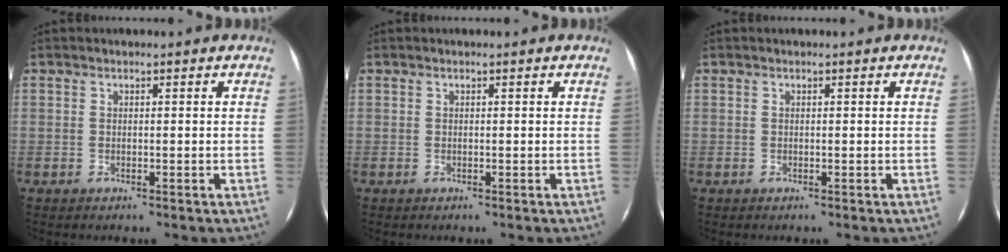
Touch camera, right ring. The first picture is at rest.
{"total": 0.0}
{"total": 0.0}